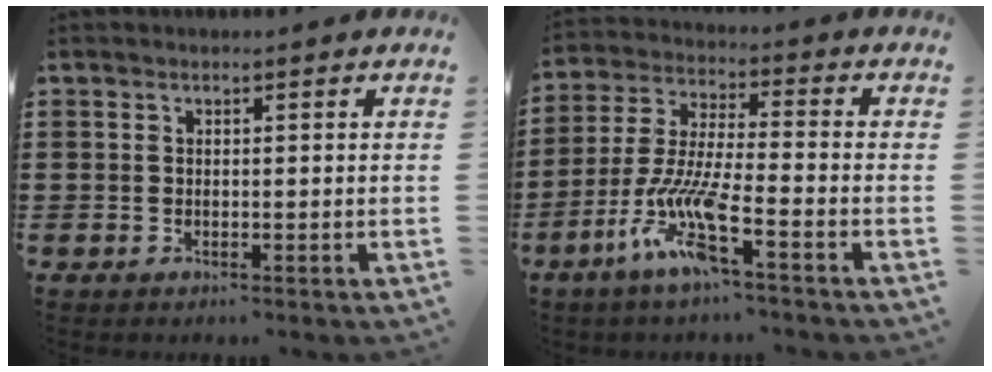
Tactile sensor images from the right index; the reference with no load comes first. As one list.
[{"total": 10.3, "force": [-6.1, 1.3, 8.2], "torque": [-0.197, -0.020, -0.125]}]